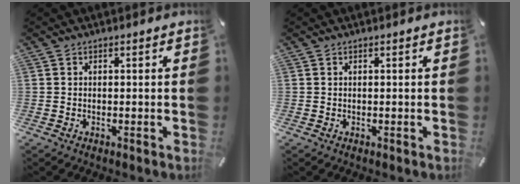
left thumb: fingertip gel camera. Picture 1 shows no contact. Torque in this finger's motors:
{"motor_torque": [-0.02, -0.04, -0.03, 0.01, 0.00]}